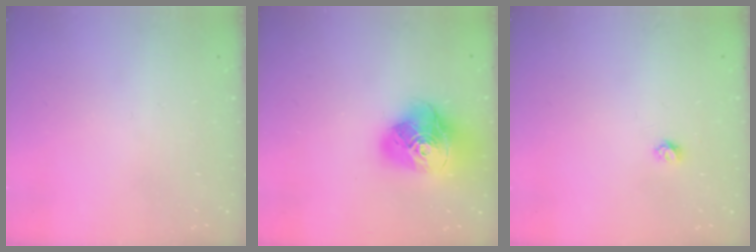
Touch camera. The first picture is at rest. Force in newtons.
{"total": 19.4, "press": 19.3, "slide": 2.3}
{"total": 3.4, "press": 3.4, "slide": 0.3}